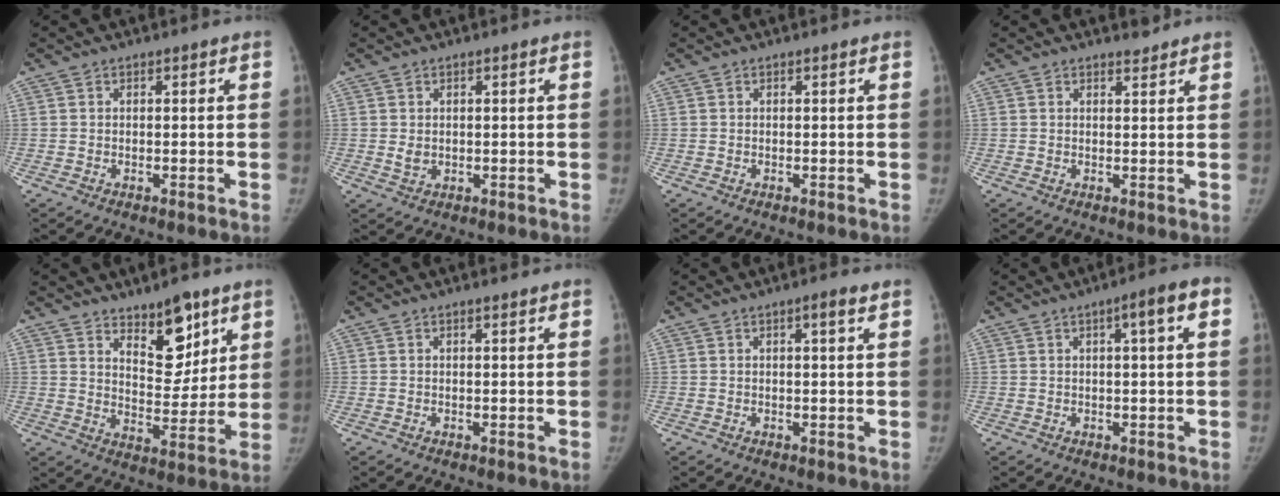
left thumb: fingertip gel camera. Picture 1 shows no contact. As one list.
[{"total": 2.0, "force": [0.1, 1.6, 1.2], "torque": [-0.015, -0.002, 0.008]}, {"total": 0.0}, {"total": 1.5, "force": [1.5, 0.4, 0.2], "torque": [0.002, -0.014, 0.021]}, {"total": 11.1, "force": [7.1, 5.3, 6.6], "torque": [-0.060, -0.054, 0.118]}, {"total": 0.7, "force": [0.6, 0.0, 0.5], "torque": [-0.009, -0.001, 0.010]}, {"total": 2.1, "force": [1.1, 0.2, 1.8], "torque": [-0.031, -0.004, 0.016]}, {"total": 5.0, "force": [1.5, 0.5, 4.8], "torque": [-0.070, 0.011, 0.018]}]